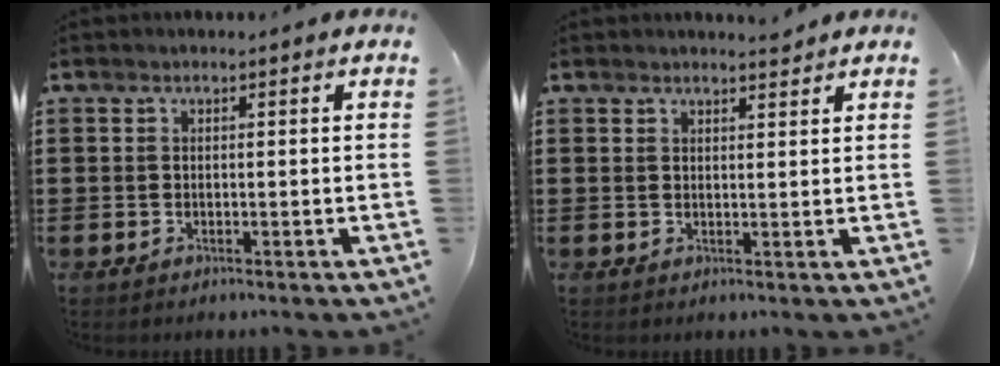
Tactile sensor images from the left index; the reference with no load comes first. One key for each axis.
{"total": 1.8, "fx": 1.8, "fy": 0.1, "fz": 0.3, "tx": -0.011, "ty": 0.000, "tz": 0.035}